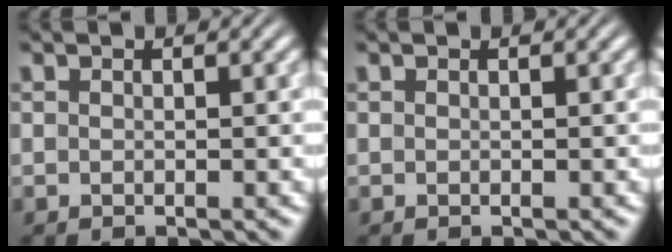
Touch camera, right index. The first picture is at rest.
{"total": 0.0}